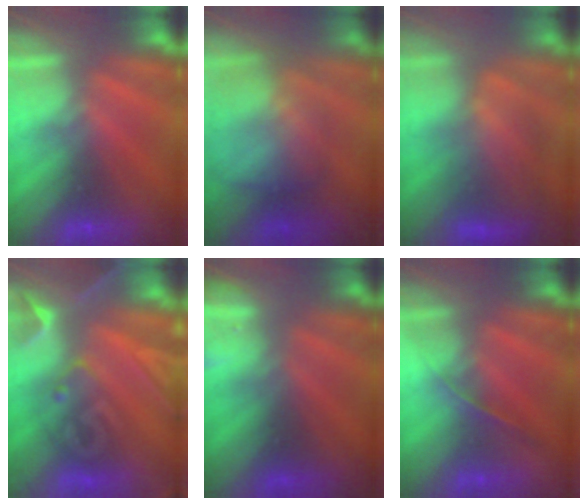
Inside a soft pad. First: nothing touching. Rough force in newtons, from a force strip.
{"total": 9.5}
{"total": 3.7}
{"total": 7.5}
{"total": 6.5}
{"total": 1.5}